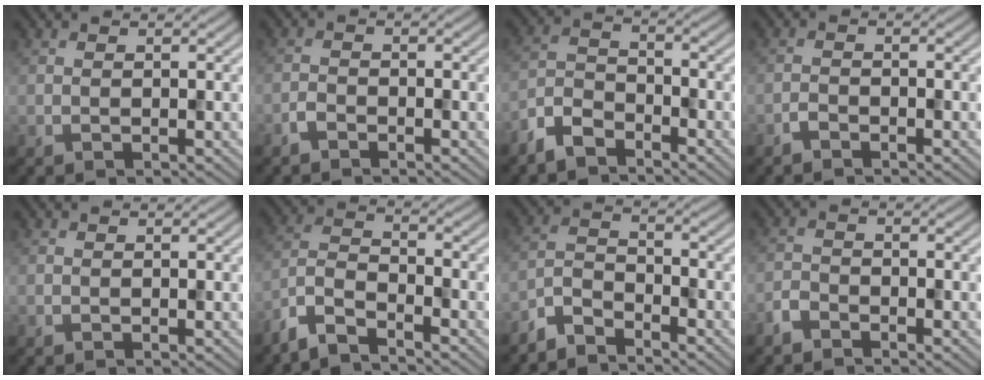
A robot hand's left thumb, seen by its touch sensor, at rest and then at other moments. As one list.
[{"total": 1.5, "force": [-1.3, 0.5, 0.6], "torque": [-0.013, 0.002, -0.031]}, {"total": 5.1, "force": [-4.1, 2.0, 2.2], "torque": [-0.048, -0.003, -0.099]}, {"total": 1.3, "force": [-1.2, 0.4, 0.5], "torque": [-0.009, 0.002, -0.028]}, {"total": 0.0}, {"total": 5.9, "force": [-5.0, 1.4, 2.9], "torque": [-0.064, -0.003, -0.115]}, {"total": 4.5, "force": [-4.0, 1.1, 1.6], "torque": [-0.040, -0.001, -0.095]}, {"total": 2.1, "force": [-1.9, 0.8, 0.6], "torque": [-0.013, 0.000, -0.047]}]